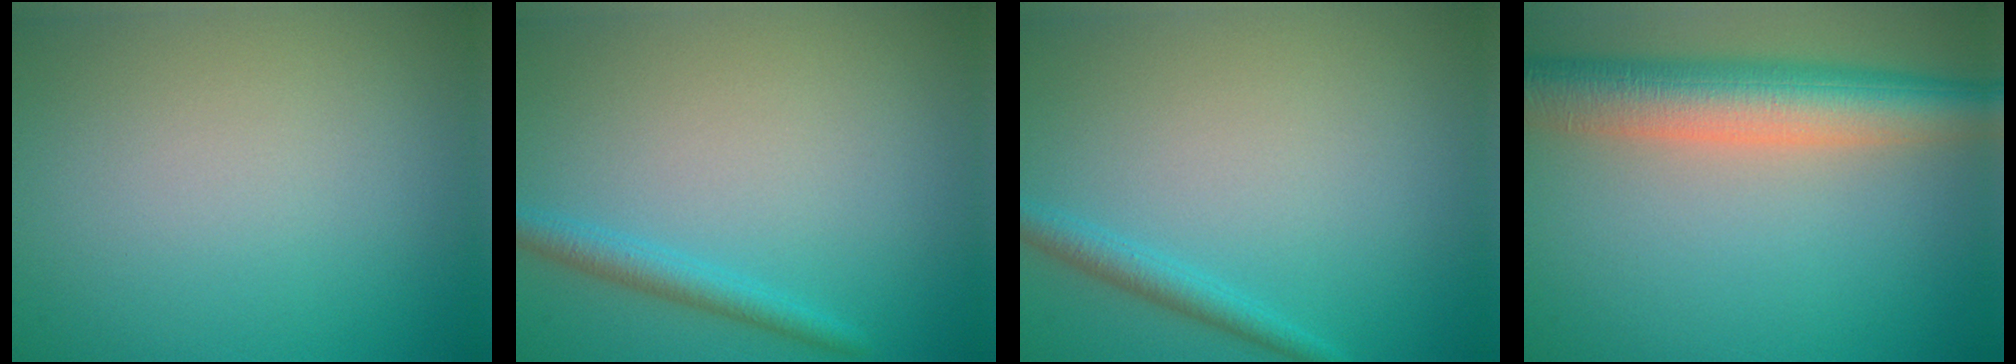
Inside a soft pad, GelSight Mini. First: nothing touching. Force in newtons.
{"total": 2.1, "press": 2.0, "slide": 0.2}
{"total": 1.9, "press": 1.9, "slide": 0.1}
{"total": 8.1, "press": 8.1, "slide": 0.4}